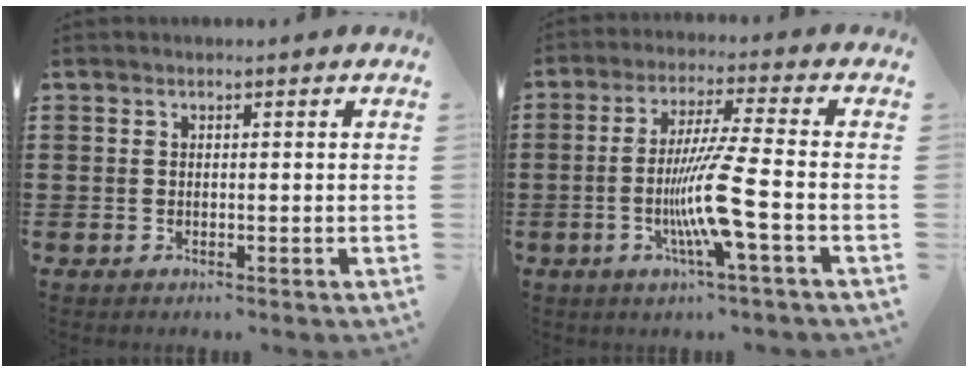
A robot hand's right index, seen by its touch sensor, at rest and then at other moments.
{"total": 9.3, "force": [-2.7, -0.5, 8.9], "torque": [-0.177, -0.019, -0.059]}